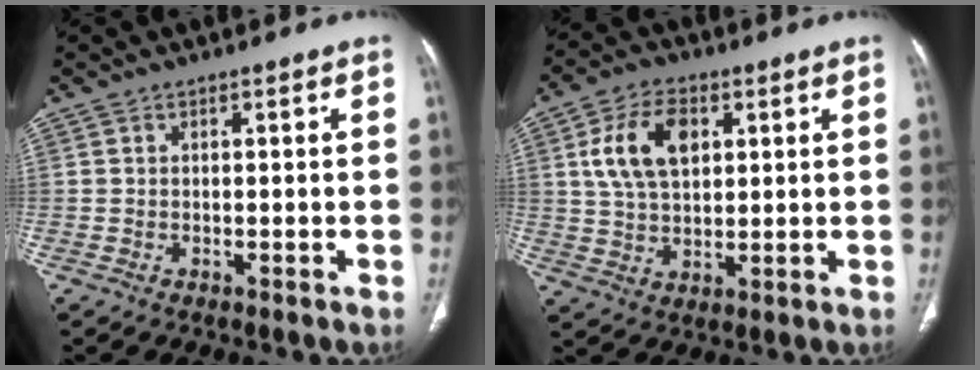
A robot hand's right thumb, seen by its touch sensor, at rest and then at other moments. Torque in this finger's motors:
{"motor_torque": [-1.18, 1.34, 0.98, -0.08, 0.11]}